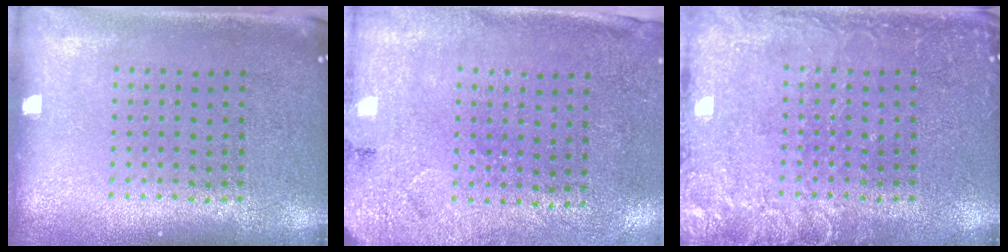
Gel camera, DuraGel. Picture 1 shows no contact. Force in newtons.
{"total": 2.7, "press": 2.2, "slide": 1.5}
{"total": 3.5, "press": 3.5, "slide": 0.5}